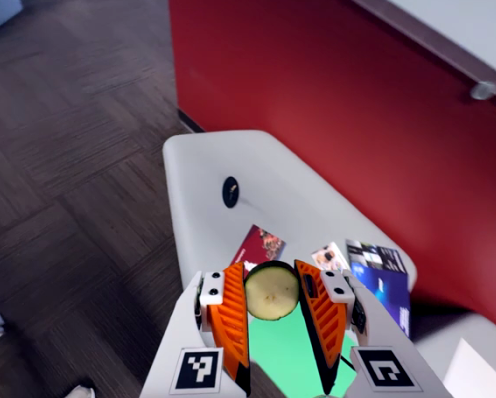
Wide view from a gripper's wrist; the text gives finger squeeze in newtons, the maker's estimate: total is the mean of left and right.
{"total": 11.7, "left": 13.5, "right": 9.9}